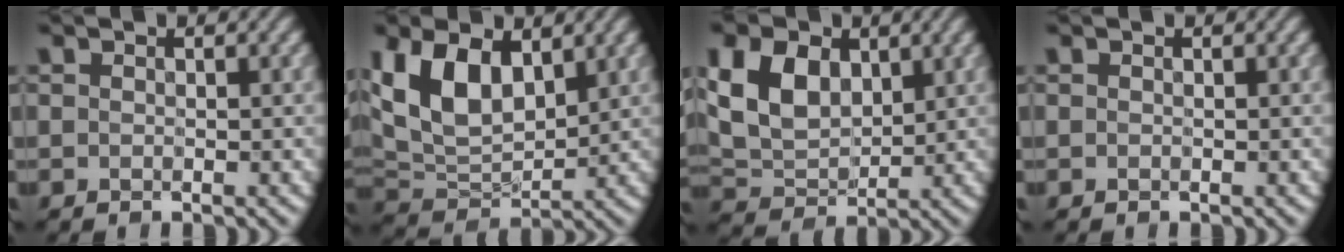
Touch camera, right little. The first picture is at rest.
{"total": 8.6, "force": [2.6, 5.2, 6.4], "torque": [-0.146, 0.001, 0.045]}
{"total": 7.1, "force": [1.6, 4.9, 4.9], "torque": [-0.111, -0.002, 0.026]}
{"total": 0.0}